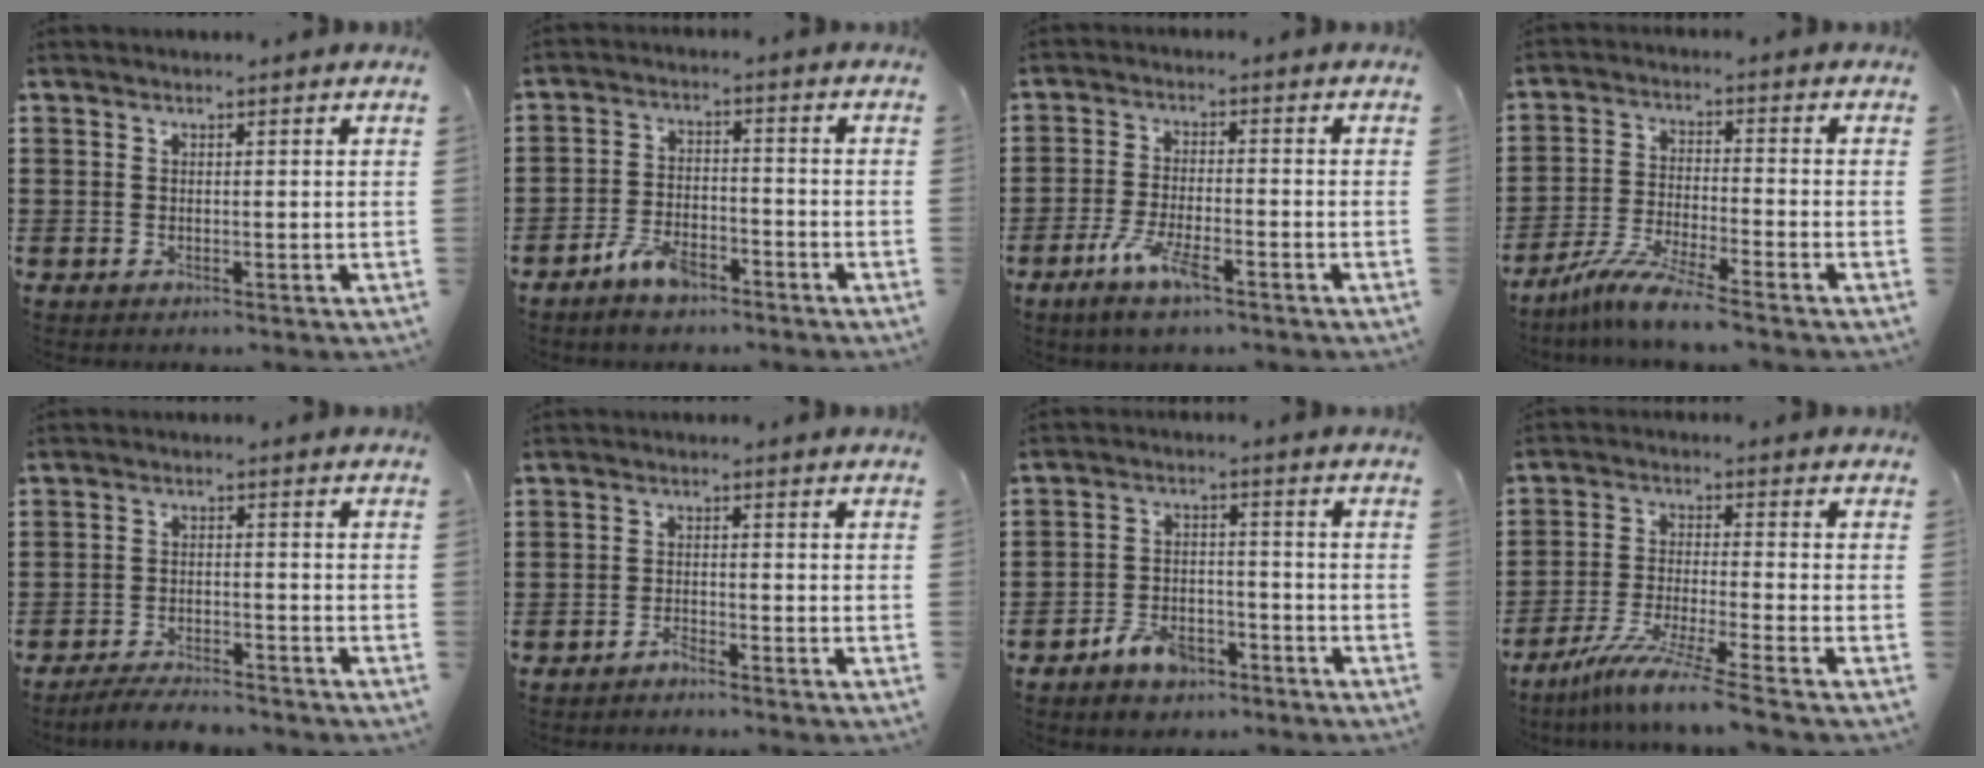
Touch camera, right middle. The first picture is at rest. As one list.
[{"total": 5.3, "force": [-4.1, 2.0, 2.7], "torque": [-0.061, 0.008, -0.083]}, {"total": 6.3, "force": [-3.7, 1.6, 4.8], "torque": [-0.107, -0.010, -0.069]}, {"total": 7.1, "force": [-6.3, -0.4, 3.3], "torque": [-0.076, -0.017, -0.123]}, {"total": 3.9, "force": [-3.8, 0.3, 0.8], "torque": [-0.016, 0.002, -0.077]}, {"total": 1.6, "force": [-1.6, 0.0, 0.4], "torque": [-0.012, 0.001, -0.031]}, {"total": 5.2, "force": [-4.2, 2.4, 1.9], "torque": [-0.036, 0.016, -0.080]}, {"total": 7.7, "force": [-6.3, -0.6, 4.4], "torque": [-0.095, -0.021, -0.122]}]